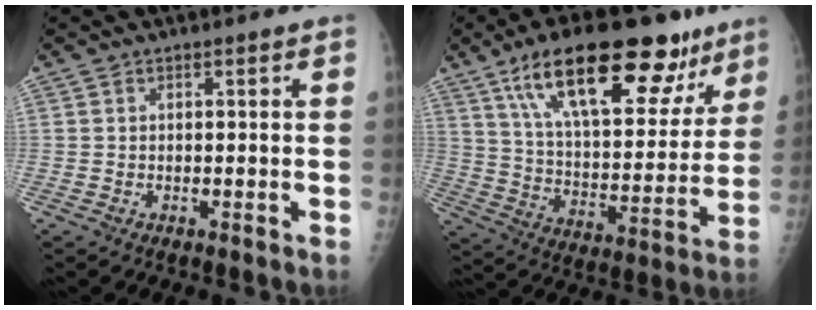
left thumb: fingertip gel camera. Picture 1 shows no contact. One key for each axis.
{"total": 26.7, "fx": 15.9, "fy": 10.7, "fz": 18.7, "tx": -0.251, "ty": -0.033, "tz": 0.256}